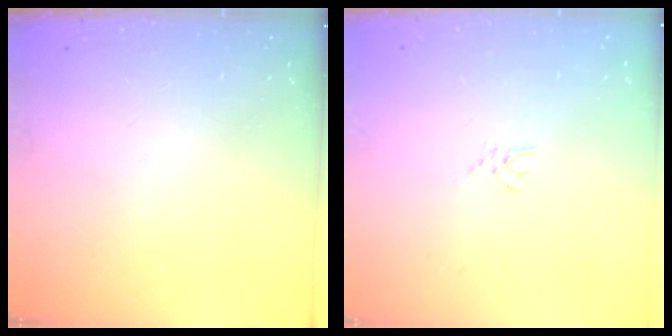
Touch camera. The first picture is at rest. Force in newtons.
{"total": 2.1, "press": 2.1, "slide": 0.3}